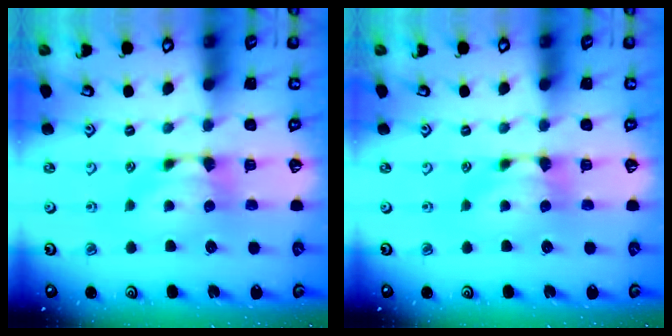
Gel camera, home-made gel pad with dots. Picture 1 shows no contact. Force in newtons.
{"total": 0.0}